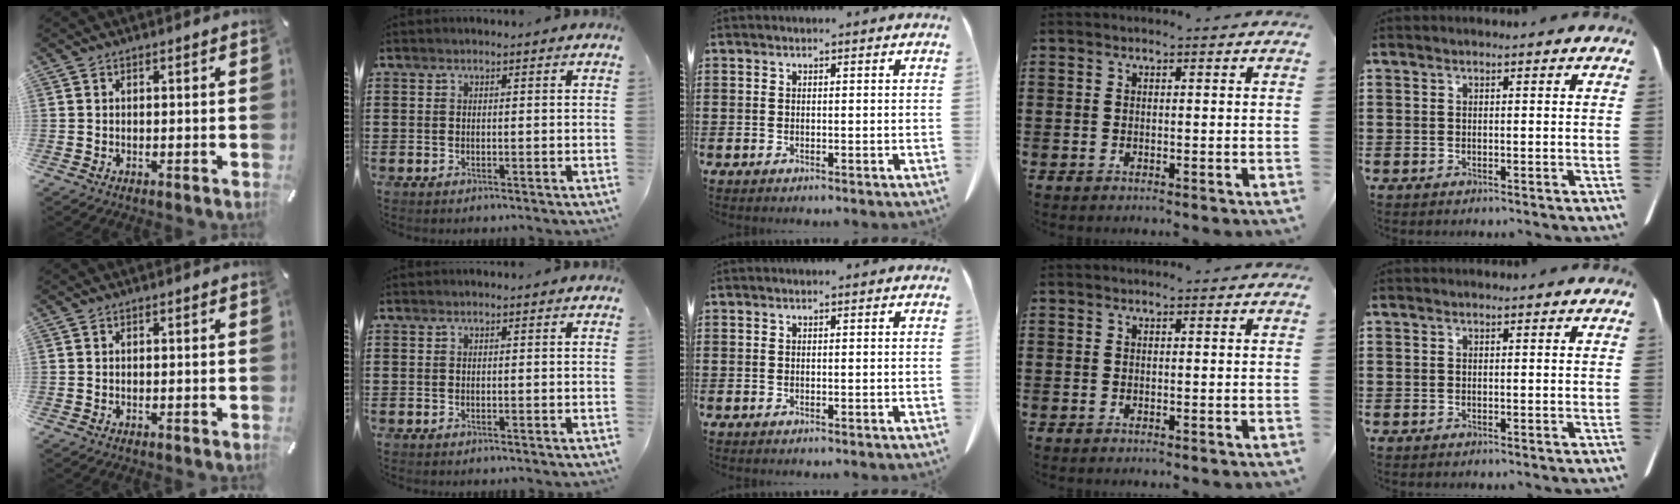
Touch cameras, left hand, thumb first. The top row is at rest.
{}